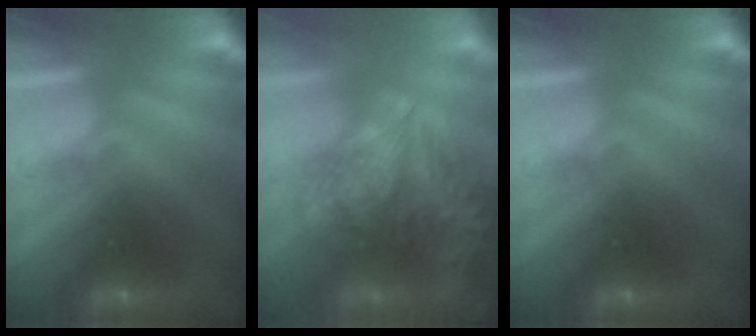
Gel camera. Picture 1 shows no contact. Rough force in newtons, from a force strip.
{"total": 9.2}
{"total": 0.0}